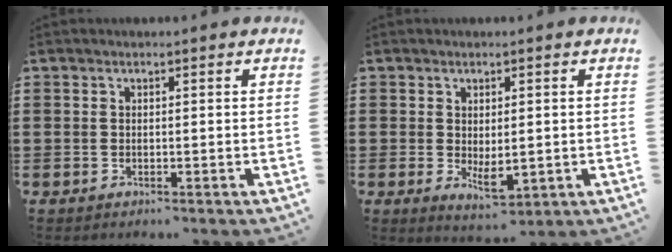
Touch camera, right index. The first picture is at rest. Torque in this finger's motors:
{"motor_torque": [0.47, -0.55, 0.00, -0.01]}